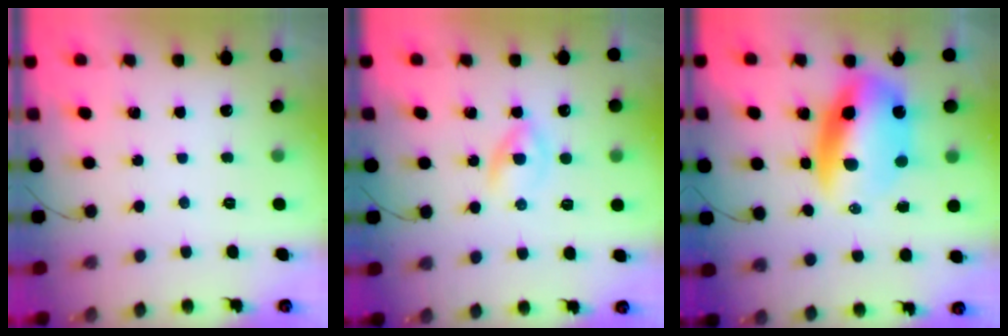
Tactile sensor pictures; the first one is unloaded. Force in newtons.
{"total": 2.5, "press": 2.2, "slide": 1.2}
{"total": 14.6, "press": 14.0, "slide": 4.0}